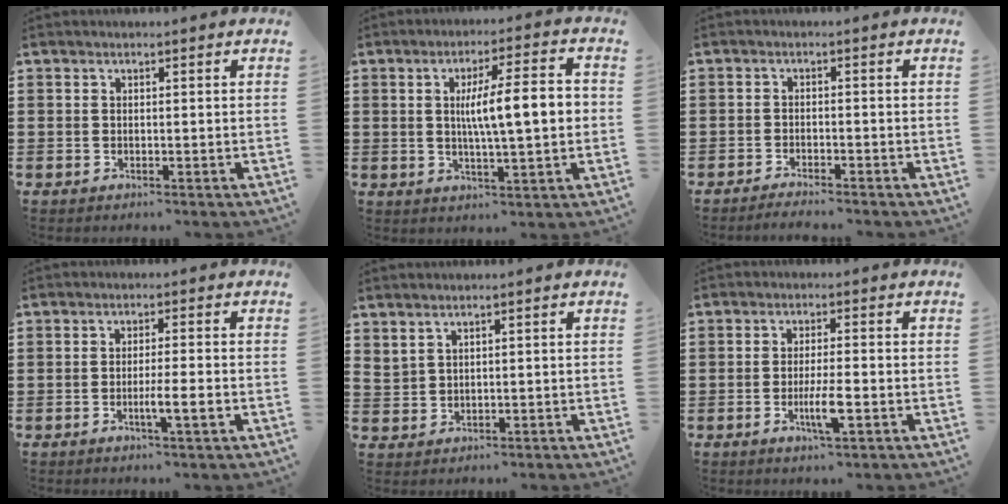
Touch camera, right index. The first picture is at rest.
{"total": 9.7, "force": [0.8, 1.9, 9.5], "torque": [-0.156, 0.000, 0.006]}
{"total": 1.9, "force": [-1.8, -0.1, 0.2], "torque": [-0.006, 0.003, -0.038]}
{"total": 3.9, "force": [-1.4, 0.1, 3.7], "torque": [-0.062, -0.008, -0.024]}
{"total": 1.5, "force": [1.3, 0.5, 0.5], "torque": [-0.013, 0.001, 0.025]}
{"total": 5.0, "force": [-1.7, 0.7, 4.7], "torque": [-0.085, -0.006, -0.030]}